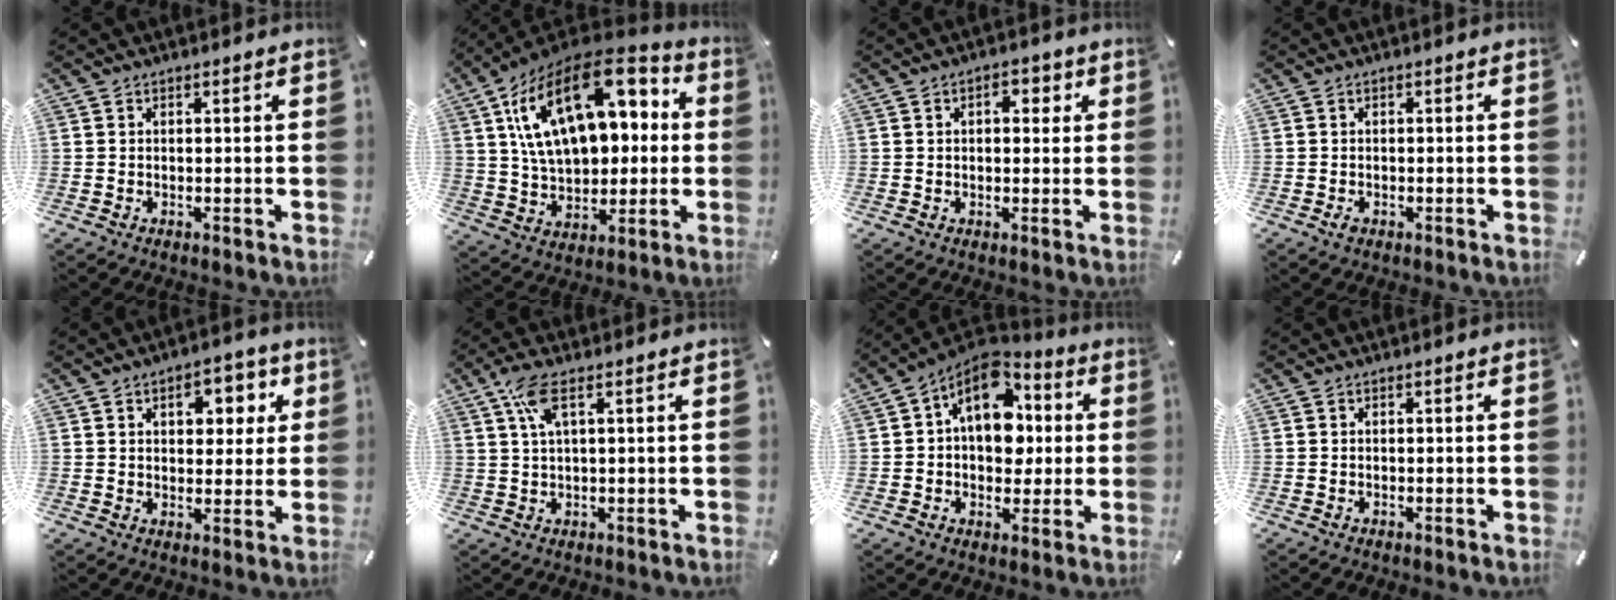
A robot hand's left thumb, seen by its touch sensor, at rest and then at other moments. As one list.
[{"total": 24.8, "force": [8.4, 15.6, 17.3], "torque": [-0.306, -0.039, 0.144]}, {"total": 4.2, "force": [1.0, 2.6, 3.2], "torque": [-0.034, -0.001, 0.006]}, {"total": 1.2, "force": [-0.5, 0.7, 0.8], "torque": [-0.023, -0.001, -0.014]}, {"total": 7.8, "force": [3.1, 5.3, 4.8], "torque": [-0.046, -0.008, 0.042]}, {"total": 6.1, "force": [2.4, 1.6, 5.5], "torque": [-0.112, 0.002, 0.041]}, {"total": 14.6, "force": [4.0, 10.2, 9.6], "torque": [-0.158, -0.027, 0.070]}, {"total": 0.0}]